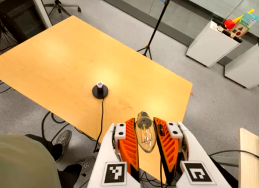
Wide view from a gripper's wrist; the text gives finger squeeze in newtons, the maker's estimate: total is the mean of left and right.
{"total": 19.5, "left": 21.7, "right": 17.3}